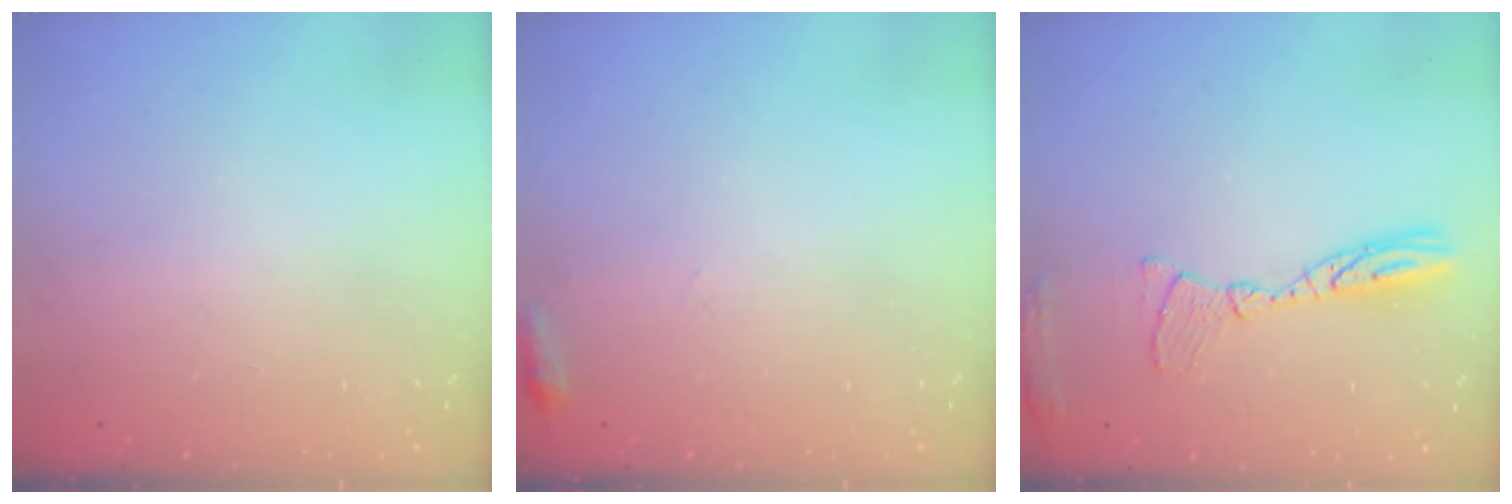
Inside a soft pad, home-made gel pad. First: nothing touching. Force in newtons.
{"total": 5.7, "press": 5.7, "slide": 1.0}
{"total": 11.3, "press": 11.3, "slide": 1.0}